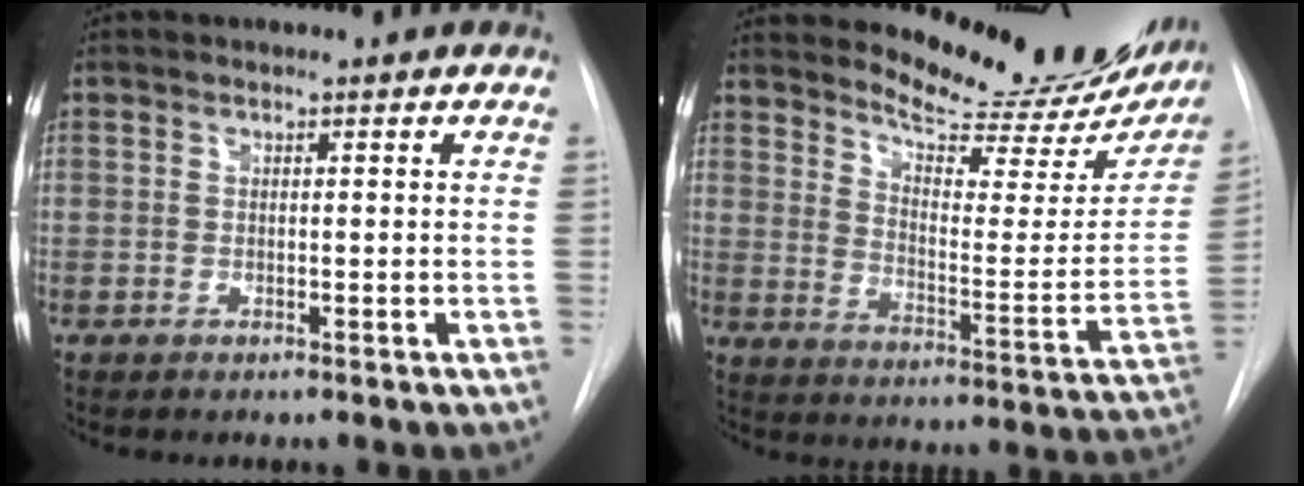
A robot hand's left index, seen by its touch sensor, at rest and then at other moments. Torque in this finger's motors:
{"motor_torque": [0.30, -0.42, 0.49, 0.06]}